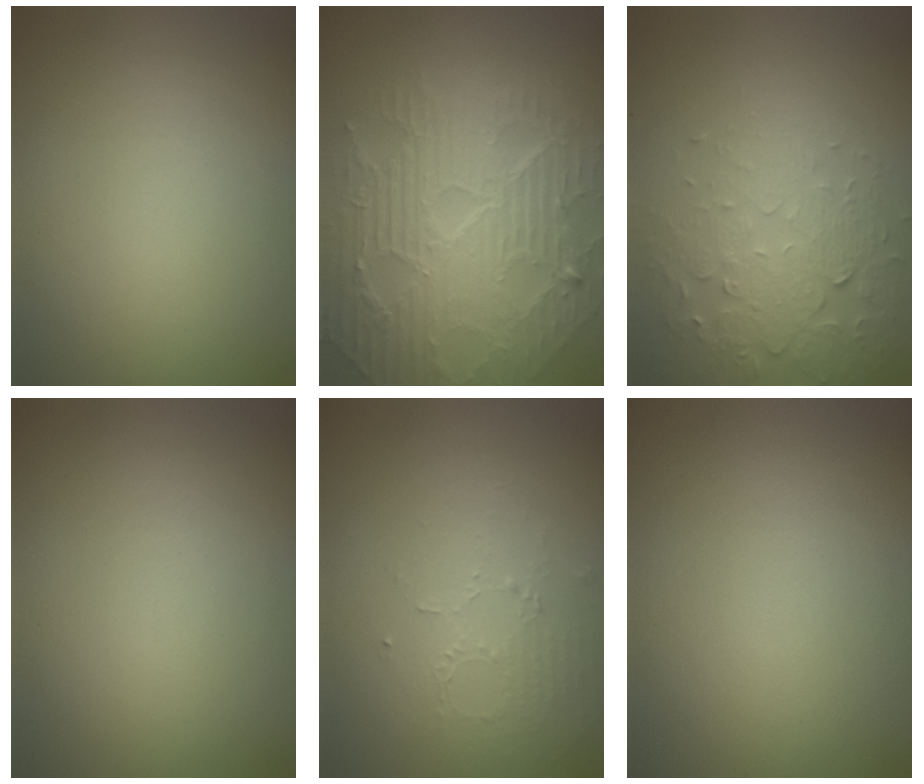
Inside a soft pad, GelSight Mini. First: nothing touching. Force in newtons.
{"total": 10.7, "press": 7.0, "slide": 8.1}
{"total": 5.5, "press": 3.7, "slide": 4.1}
{"total": 0.0}
{"total": 1.4, "press": 0.8, "slide": 1.2}
{"total": 0.0}